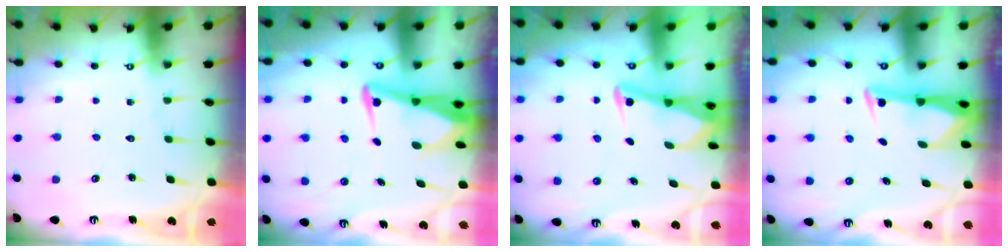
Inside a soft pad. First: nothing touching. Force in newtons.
{"total": 4.9, "press": 4.8, "slide": 1.1}
{"total": 3.0, "press": 3.0, "slide": 0.4}
{"total": 2.9, "press": 2.9, "slide": 0.4}